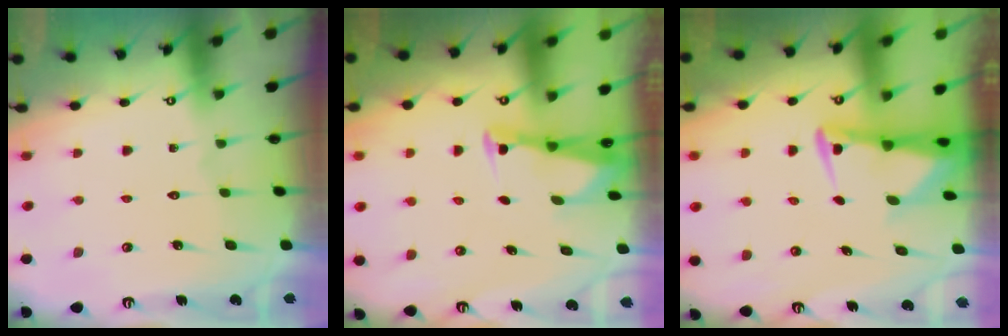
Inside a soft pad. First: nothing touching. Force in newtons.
{"total": 2.5, "press": 2.5, "slide": 0.2}
{"total": 3.6, "press": 3.5, "slide": 0.8}